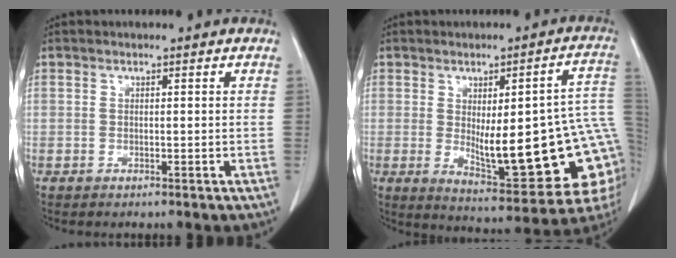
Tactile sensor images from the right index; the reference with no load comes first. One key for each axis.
{"total": 21.8, "fx": -1.1, "fy": 4.9, "fz": 21.2, "tx": -0.212, "ty": 0.004, "tz": 0.006}